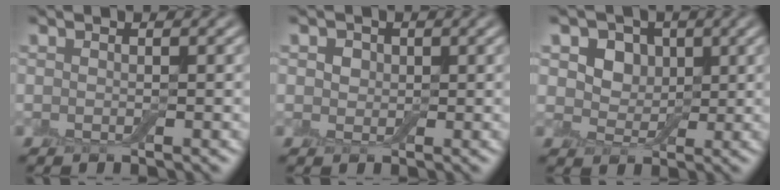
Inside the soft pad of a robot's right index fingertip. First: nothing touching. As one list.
[{"total": 2.2, "force": [0.9, 1.8, 0.9], "torque": [-0.014, 0.011, 0.001]}, {"total": 5.9, "force": [2.6, 4.5, 2.8], "torque": [-0.059, 0.002, 0.034]}]